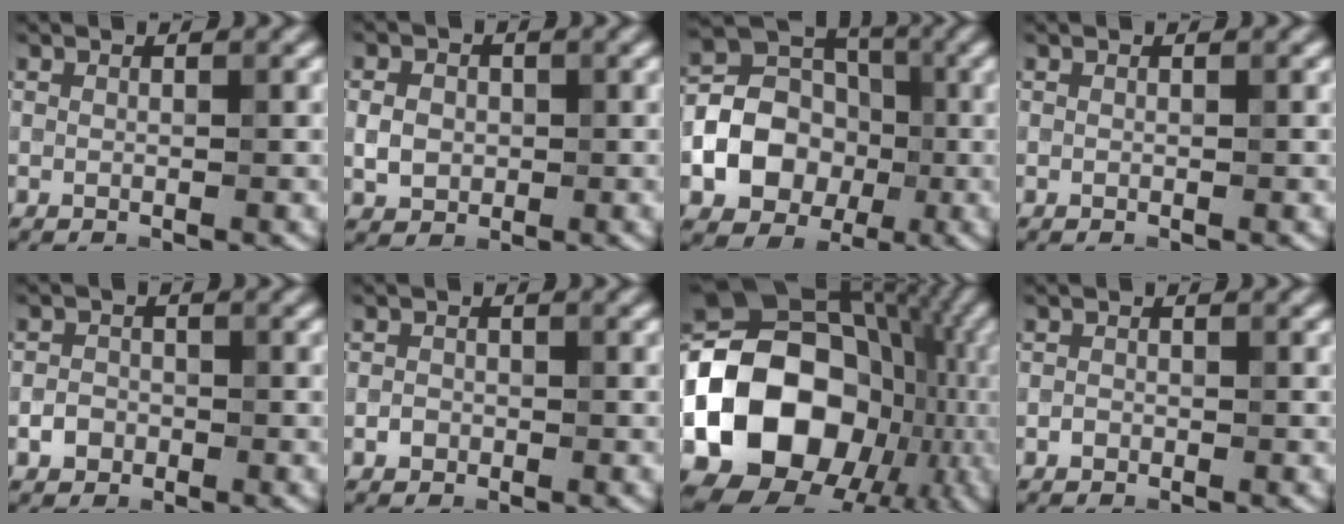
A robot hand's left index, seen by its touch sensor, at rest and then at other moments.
{"total": 2.4, "force": [-0.1, 2.1, 1.3], "torque": [-0.024, -0.001, -0.005]}
{"total": 8.4, "force": [-1.8, 6.8, 4.6], "torque": [-0.063, -0.007, -0.050]}
{"total": 0.0}
{"total": 1.7, "force": [-0.7, 1.4, 0.6], "torque": [-0.003, 0.000, -0.016]}
{"total": 1.0, "force": [-0.4, 0.8, 0.3], "torque": [0.000, -0.001, -0.009]}
{"total": 17.5, "force": [-2.8, 13.9, 10.3], "torque": [-0.175, -0.003, -0.057]}
{"total": 0.7, "force": [-0.3, 0.5, 0.2], "torque": [-0.001, -0.002, -0.007]}